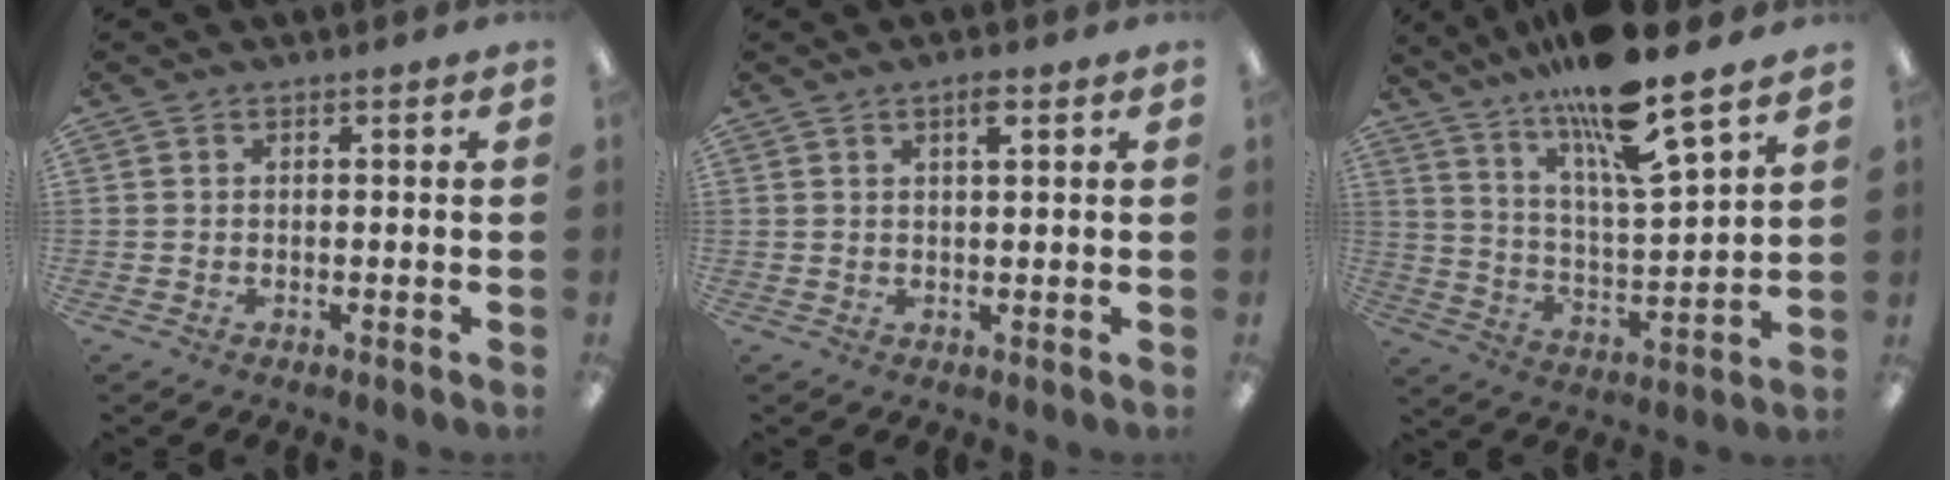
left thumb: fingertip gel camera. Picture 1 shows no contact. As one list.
[{"total": 2.9, "force": [1.9, 0.6, 2.2], "torque": [-0.032, -0.003, 0.028]}, {"total": 16.2, "force": [13.4, 1.8, 9.0], "torque": [-0.166, -0.089, 0.222]}]